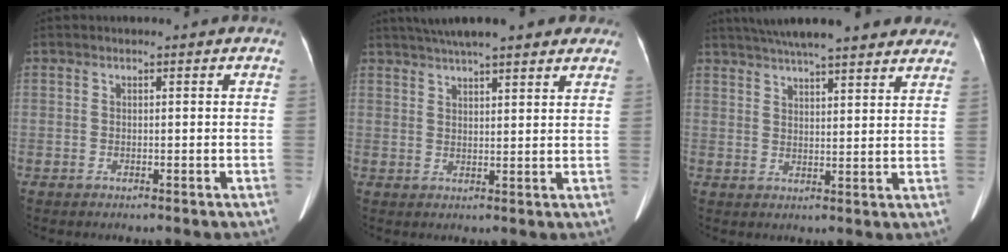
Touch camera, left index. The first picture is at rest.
{"total": 14.9, "force": [12.0, 3.0, 8.2], "torque": [-0.131, 0.042, 0.160]}
{"total": 20.8, "force": [17.7, 3.6, 10.4], "torque": [-0.167, 0.040, 0.229]}